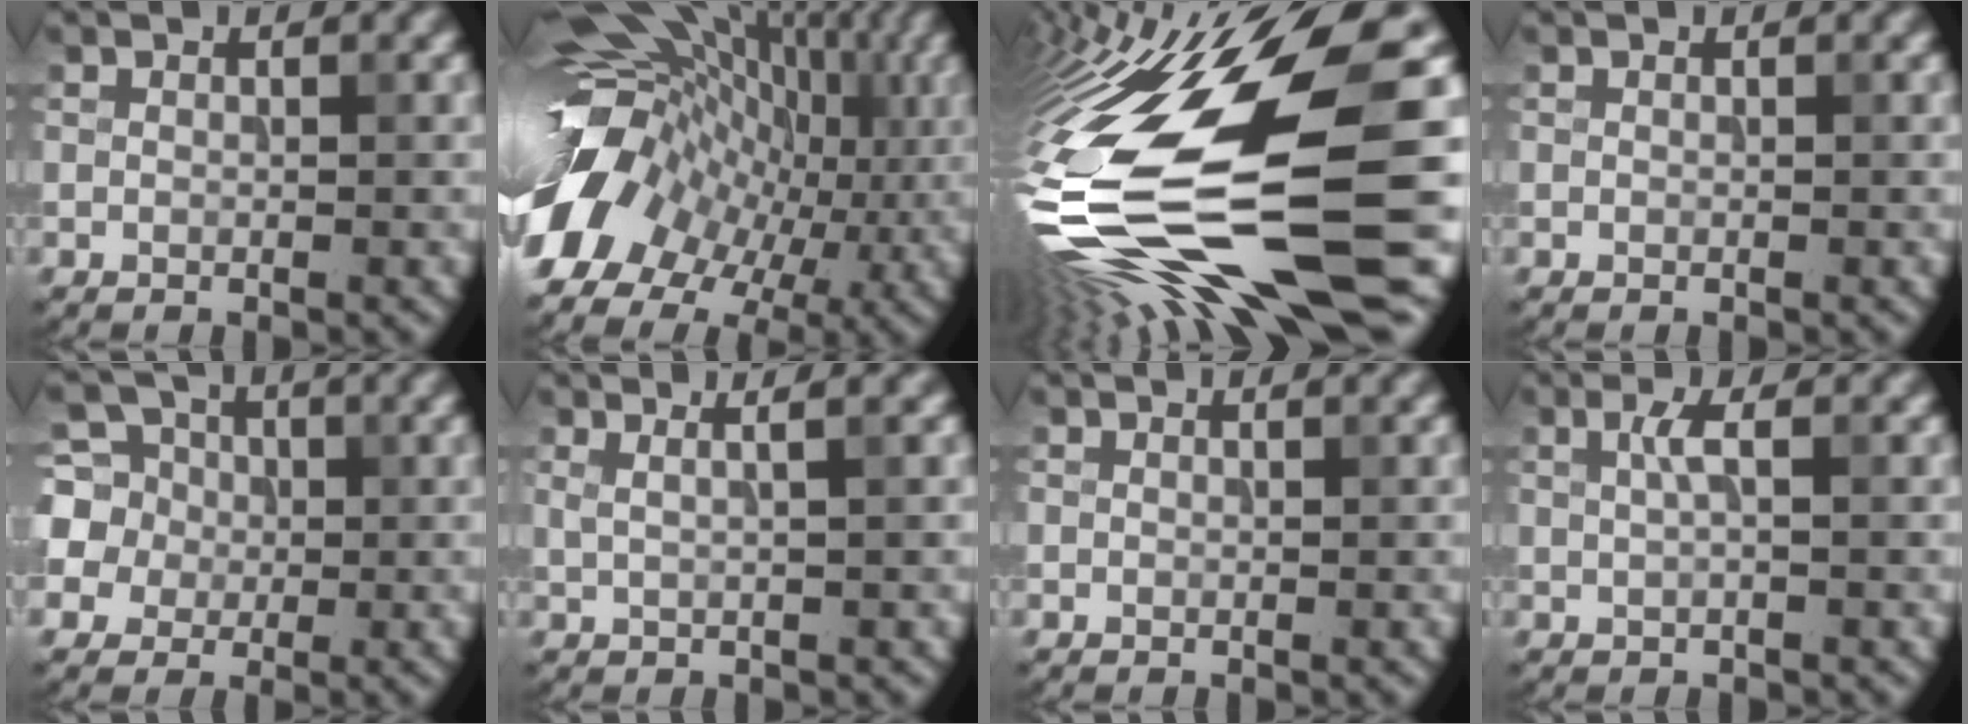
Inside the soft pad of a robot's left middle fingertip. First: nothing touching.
{"total": 16.1, "force": [-1.2, 11.4, 11.2], "torque": [-0.201, -0.003, -0.006]}
{"total": 17.9, "force": [-4.4, 4.3, 16.8], "torque": [-0.321, -0.009, -0.071]}
{"total": 0.0}
{"total": 6.7, "force": [0.9, 6.3, 2.1], "torque": [-0.052, 0.036, 0.002]}
{"total": 3.0, "force": [1.6, 1.2, 2.2], "torque": [-0.019, 0.012, -0.001]}
{"total": 0.0}
{"total": 1.4, "force": [0.4, 0.2, 1.4], "torque": [-0.030, 0.003, 0.006]}